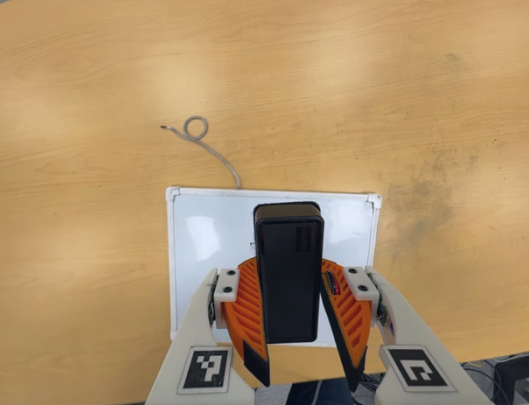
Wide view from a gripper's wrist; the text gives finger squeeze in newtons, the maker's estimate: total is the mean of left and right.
{"total": 7.5, "left": 8.2, "right": 6.9}